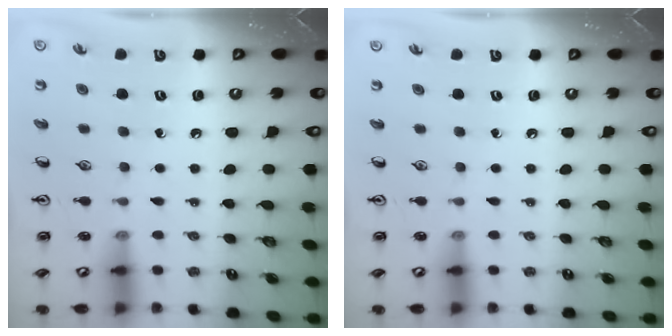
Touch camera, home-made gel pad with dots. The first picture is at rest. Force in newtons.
{"total": 0.0}